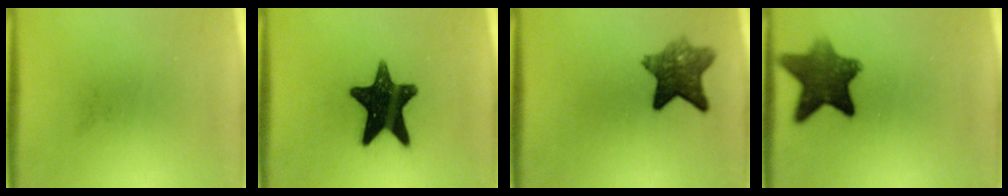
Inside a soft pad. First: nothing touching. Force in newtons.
{"total": 15.5}
{"total": 7.5}
{"total": 9.8}